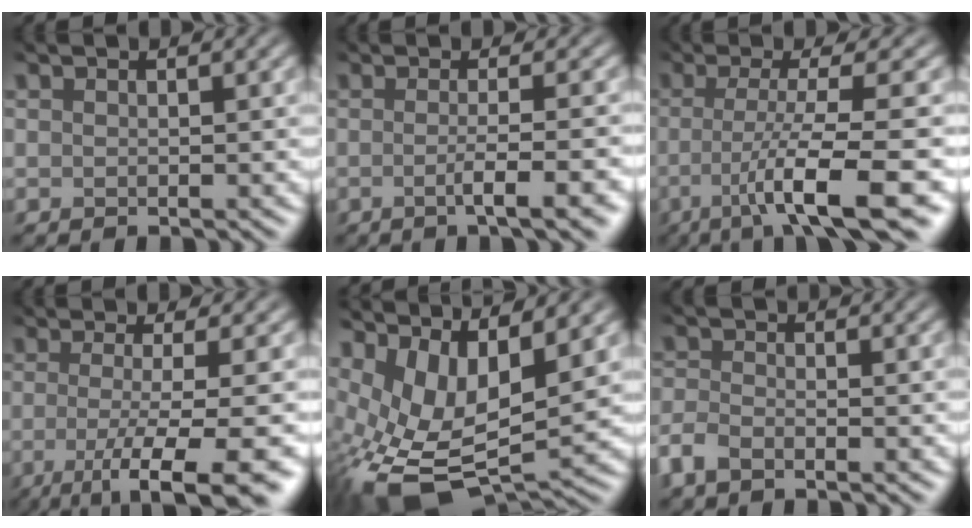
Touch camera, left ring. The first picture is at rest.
{"total": 5.5, "force": [-1.5, 1.4, 5.1], "torque": [-0.057, 0.009, -0.029]}
{"total": 8.6, "force": [-3.2, 1.2, 7.9], "torque": [-0.110, -0.009, -0.047]}
{"total": 9.4, "force": [-3.3, 2.1, 8.5], "torque": [-0.093, -0.012, -0.047]}
{"total": 11.3, "force": [0.6, 6.4, 9.3], "torque": [-0.191, -0.017, 0.035]}
{"total": 2.6, "force": [-2.2, 0.6, 1.1], "torque": [-0.037, -0.005, -0.042]}